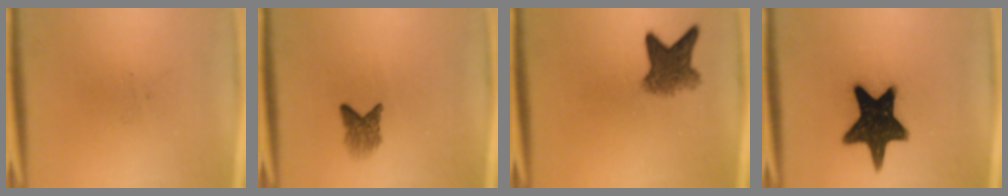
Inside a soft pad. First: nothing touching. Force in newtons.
{"total": 2.8}
{"total": 6.0}
{"total": 16.1}